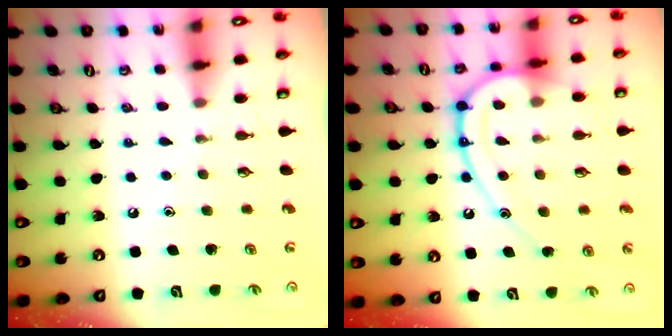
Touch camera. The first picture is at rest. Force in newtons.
{"total": 17.3, "press": 17.2, "slide": 1.7}